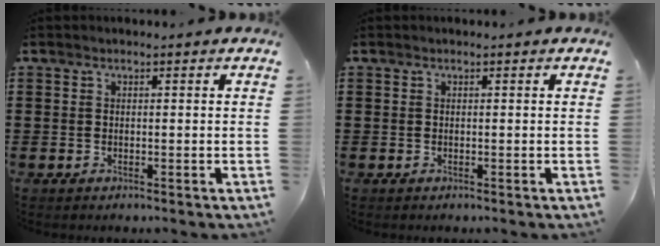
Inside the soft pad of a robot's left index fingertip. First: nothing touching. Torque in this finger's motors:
{"motor_torque": [0.00, 0.00, 0.00, 0.00]}